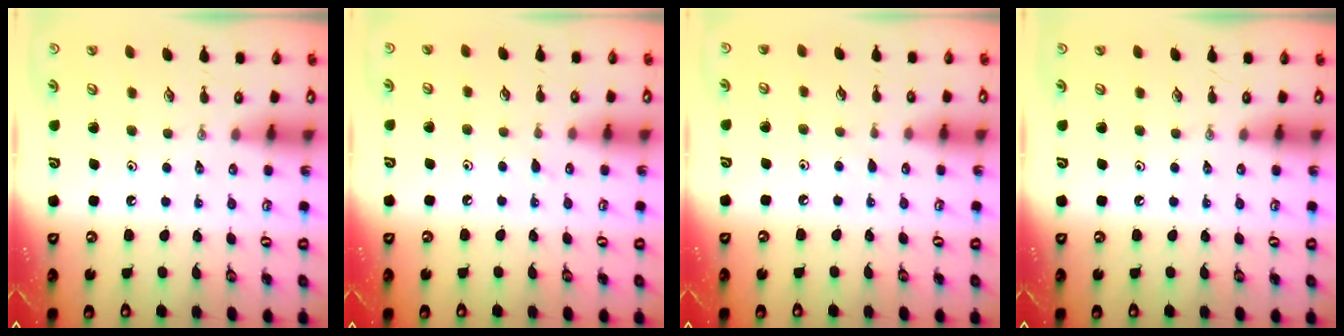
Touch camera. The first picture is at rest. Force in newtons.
{"total": 4.9, "press": 4.9, "slide": 0.6}
{"total": 2.7, "press": 2.7, "slide": 0.3}
{"total": 0.0}